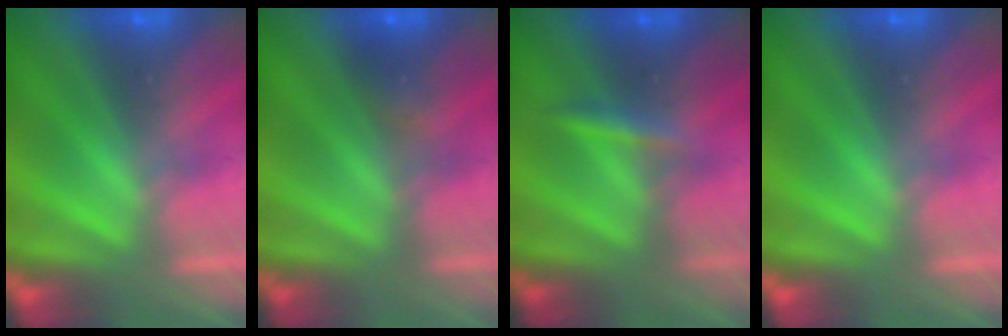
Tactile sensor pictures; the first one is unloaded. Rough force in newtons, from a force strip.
{"total": 2.2}
{"total": 2.4}
{"total": 0.0}